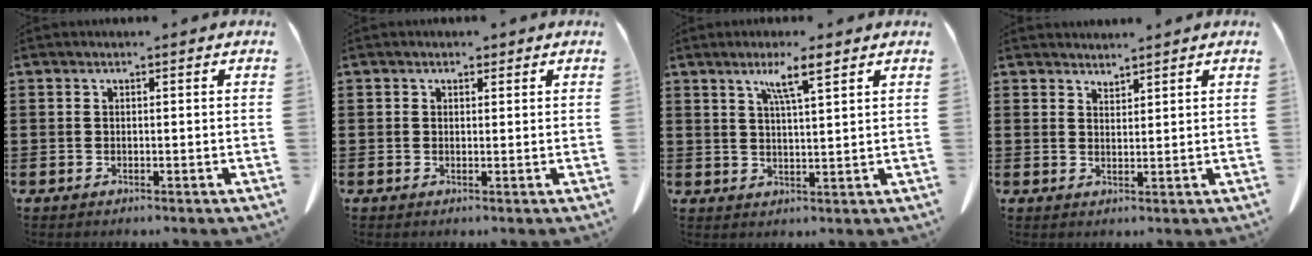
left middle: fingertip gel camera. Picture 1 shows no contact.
{"total": 1.2, "force": [0.9, 0.8, 0.4], "torque": [-0.003, 0.000, 0.016]}
{"total": 5.0, "force": [3.4, 0.2, 3.7], "torque": [-0.074, -0.002, 0.054]}
{"total": 2.0, "force": [2.0, 0.0, -0.2], "torque": [-0.002, -0.002, 0.039]}